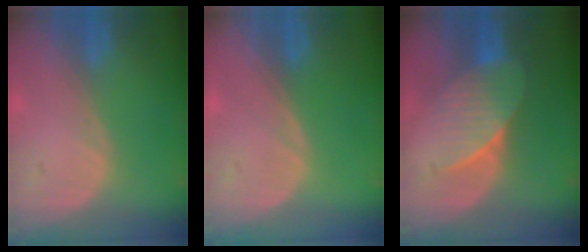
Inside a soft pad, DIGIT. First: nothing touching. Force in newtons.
{"total": 0.0}
{"total": 7.4, "press": 6.9, "slide": 2.6}